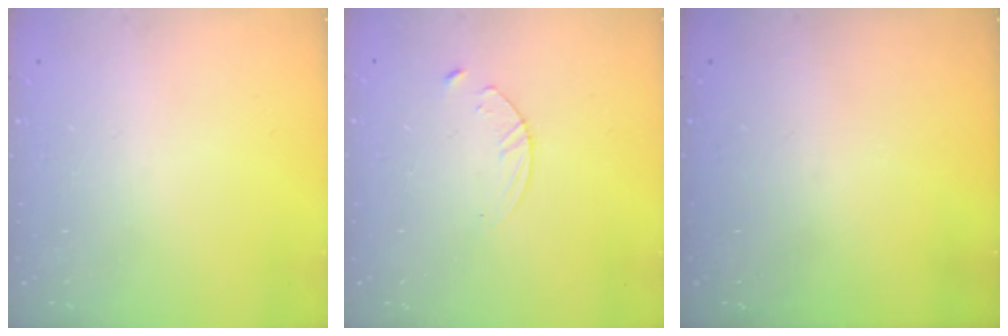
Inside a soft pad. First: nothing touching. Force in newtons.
{"total": 3.1, "press": 3.1, "slide": 0.3}
{"total": 0.0}